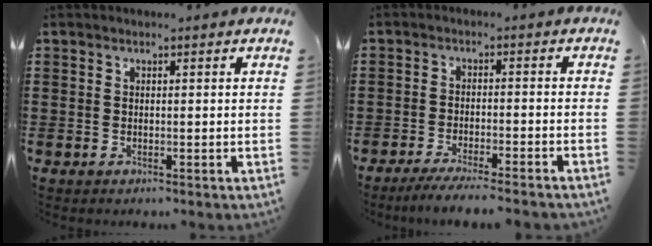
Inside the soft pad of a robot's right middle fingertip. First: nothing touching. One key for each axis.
{"total": 3.8, "fx": -3.5, "fy": -0.2, "fz": 1.3, "tx": -0.028, "ty": -0.009, "tz": -0.071}